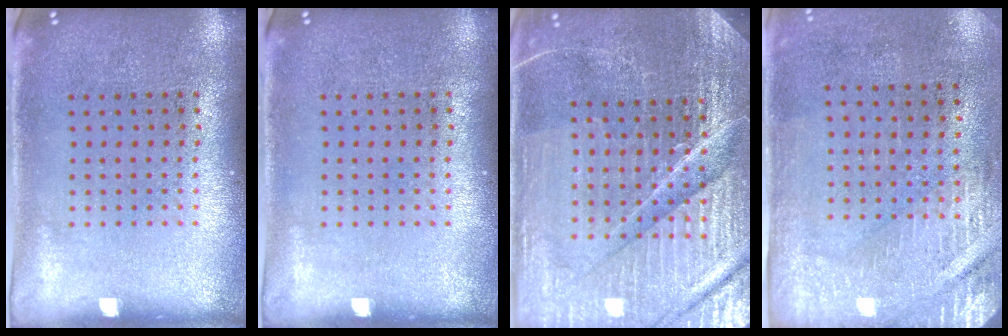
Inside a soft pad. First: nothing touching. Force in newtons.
{"total": 0.0}
{"total": 5.7, "press": 5.2, "slide": 2.3}
{"total": 2.9, "press": 2.5, "slide": 1.4}